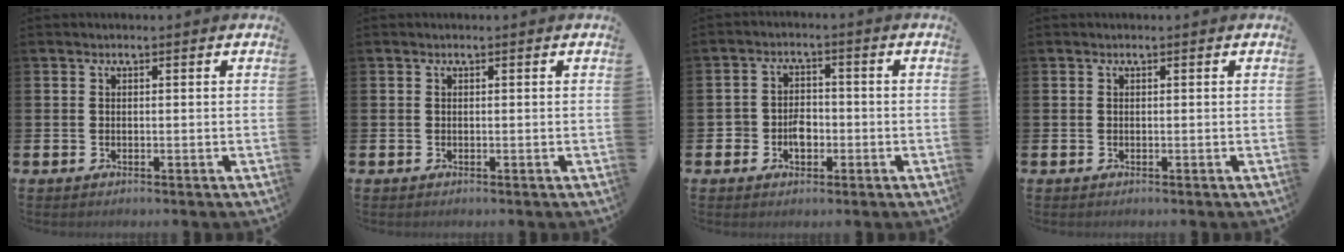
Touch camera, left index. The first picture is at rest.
{"total": 0.0}
{"total": 3.5, "force": [-1.1, 2.7, 1.9], "torque": [-0.026, 0.000, -0.026]}
{"total": 0.0}